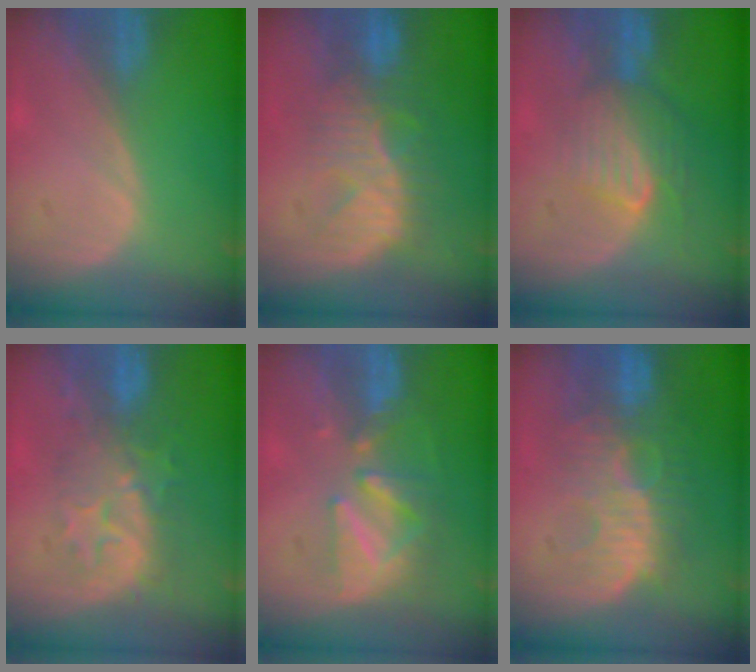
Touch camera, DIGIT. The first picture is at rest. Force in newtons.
{"total": 8.8, "press": 8.5, "slide": 2.2}
{"total": 7.5, "press": 7.3, "slide": 1.6}
{"total": 8.4, "press": 8.2, "slide": 2.0}
{"total": 8.5, "press": 7.8, "slide": 3.4}
{"total": 10.7, "press": 9.7, "slide": 4.6}